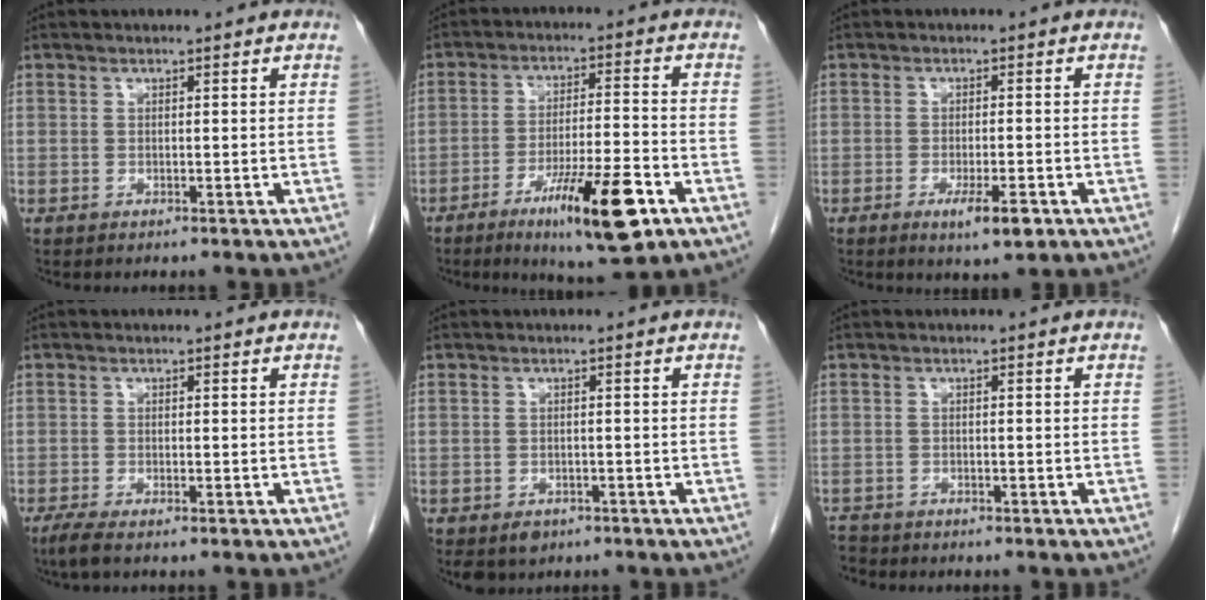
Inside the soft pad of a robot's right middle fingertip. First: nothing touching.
{"total": 12.9, "force": [-6.7, 1.4, 10.9], "torque": [-0.178, -0.018, -0.105]}
{"total": 4.6, "force": [-2.3, 0.8, 3.9], "torque": [-0.064, -0.006, -0.033]}
{"total": 2.1, "force": [-1.5, 0.3, 1.5], "torque": [-0.038, -0.008, -0.031]}
{"total": 3.4, "force": [-2.1, 2.4, 1.1], "torque": [-0.016, -0.001, -0.027]}
{"total": 2.0, "force": [-1.9, 0.6, -0.3], "torque": [0.003, -0.006, -0.036]}